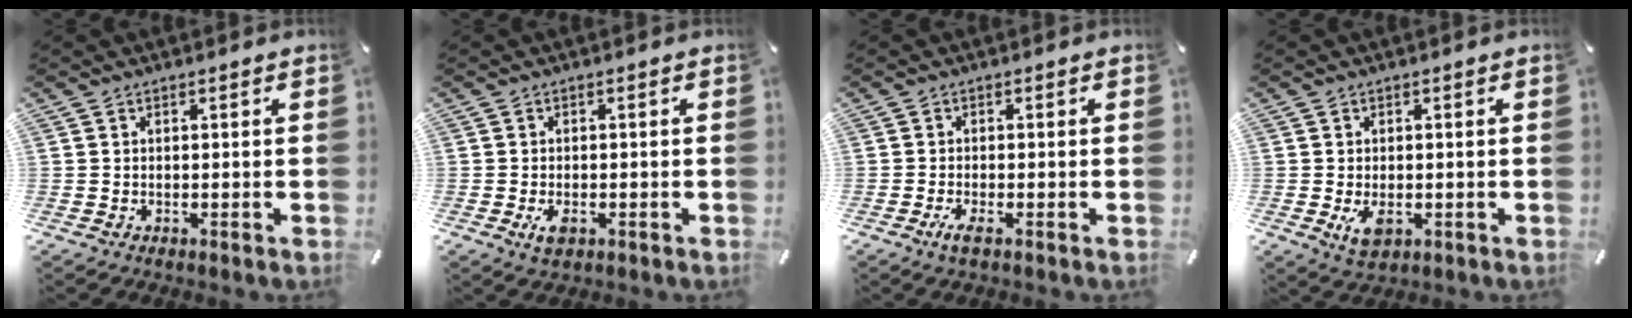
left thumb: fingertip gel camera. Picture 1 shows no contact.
{"total": 3.0, "force": [-1.0, 1.7, 2.2], "torque": [-0.059, -0.003, -0.022]}
{"total": 2.4, "force": [-1.0, 0.6, 2.1], "torque": [-0.049, -0.006, -0.021]}
{"total": 3.9, "force": [-0.7, 2.4, 3.0], "torque": [-0.070, -0.008, -0.018]}